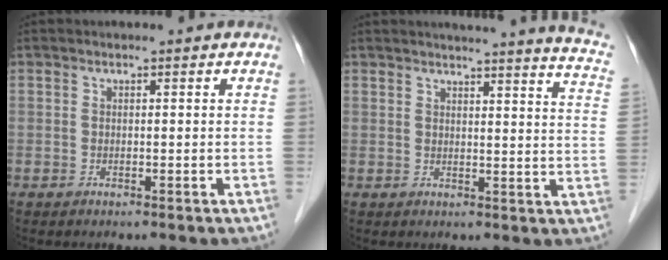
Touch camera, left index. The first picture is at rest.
{"total": 15.8, "force": [14.0, 0.3, 7.5], "torque": [-0.096, -0.046, 0.142]}